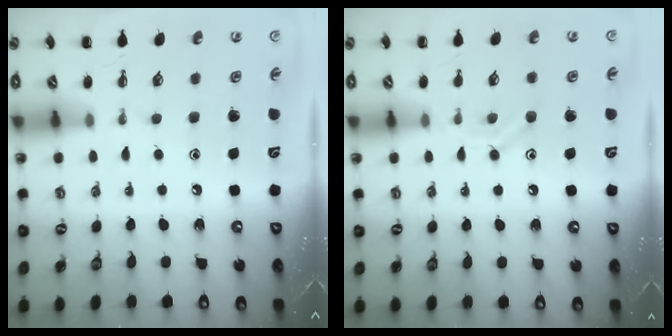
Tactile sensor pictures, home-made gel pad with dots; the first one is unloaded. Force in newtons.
{"total": 9.5, "press": 9.4, "slide": 1.4}